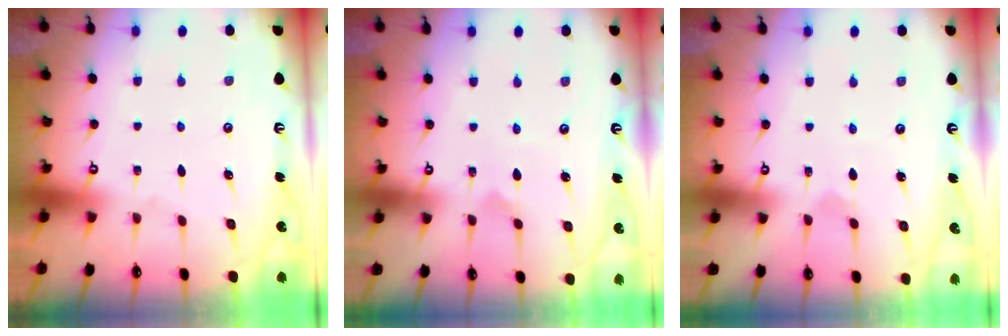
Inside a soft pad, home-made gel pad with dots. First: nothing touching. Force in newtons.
{"total": 1.9, "press": 1.9, "slide": 0.1}
{"total": 1.6, "press": 1.6, "slide": 0.1}